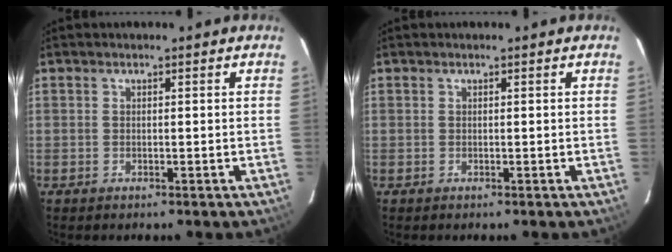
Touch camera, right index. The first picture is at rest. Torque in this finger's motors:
{"motor_torque": [0.00, 0.00, 0.00, 0.00]}